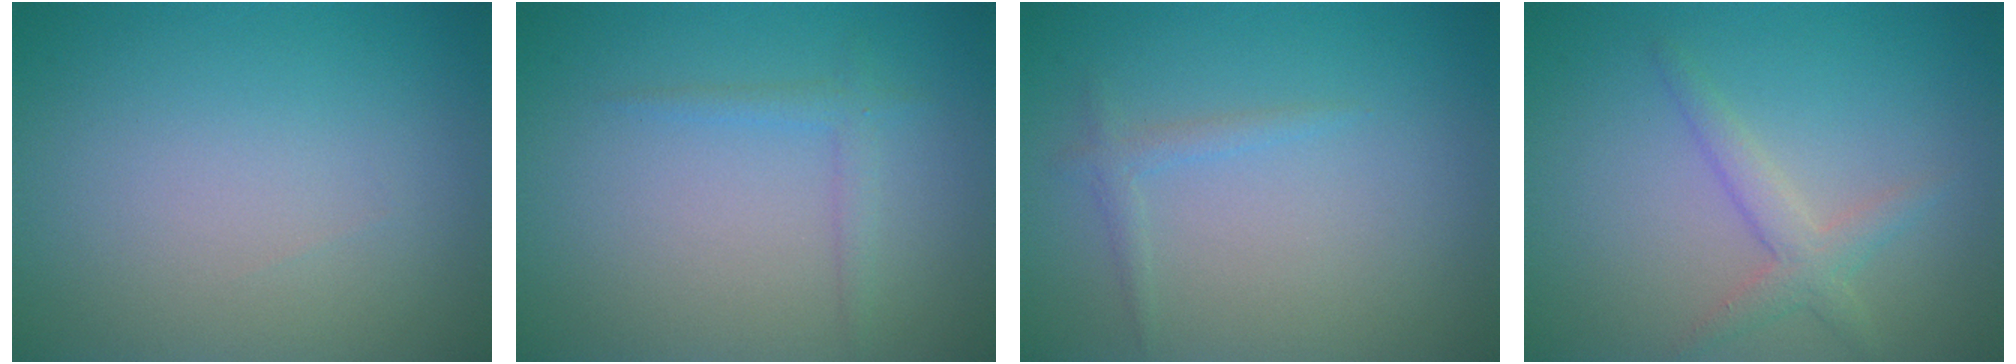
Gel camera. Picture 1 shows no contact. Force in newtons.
{"total": 1.4, "press": 1.4, "slide": 0.0}
{"total": 1.1, "press": 1.1, "slide": 0.1}
{"total": 2.3, "press": 2.3, "slide": 0.1}